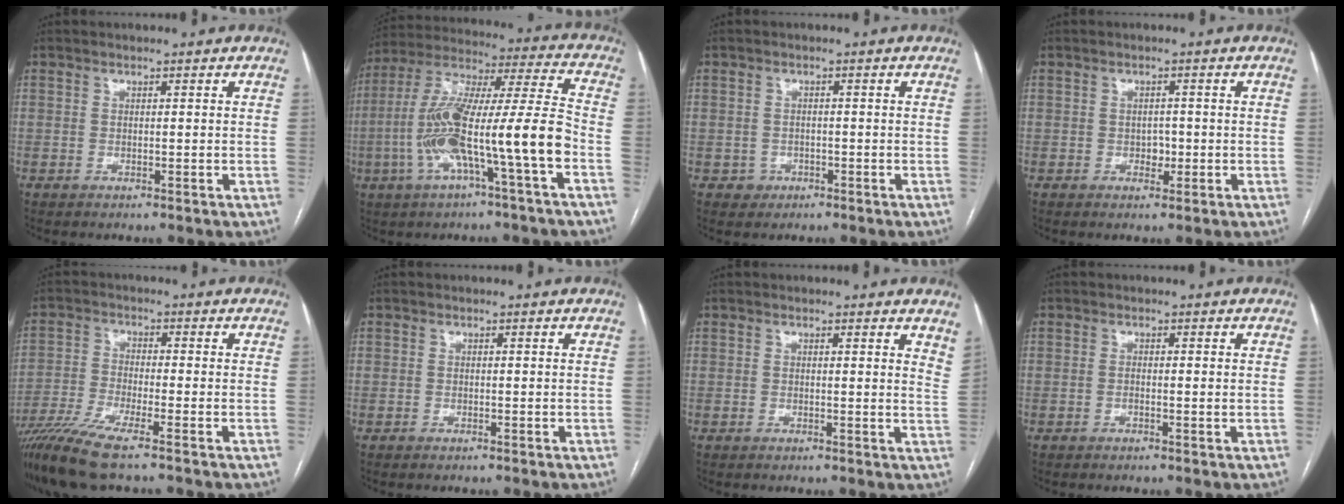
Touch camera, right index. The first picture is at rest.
{"total": 17.5, "force": [-5.3, 0.7, 16.7], "torque": [-0.317, 0.017, -0.094]}
{"total": 2.3, "force": [-0.9, 2.1, 0.0], "torque": [0.008, 0.011, -0.013]}
{"total": 1.7, "force": [-0.4, 1.2, 1.1], "torque": [-0.012, 0.004, -0.004]}
{"total": 8.6, "force": [-6.6, -0.4, 5.6], "torque": [-0.108, -0.022, -0.123]}
{"total": 0.5, "force": [-0.2, 0.5, -0.1], "torque": [0.005, 0.006, -0.007]}
{"total": 4.5, "force": [4.2, 0.9, 1.5], "torque": [-0.011, -0.017, 0.022]}
{"total": 1.1, "force": [-0.1, 0.2, 1.0], "torque": [-0.017, 0.000, -0.002]}